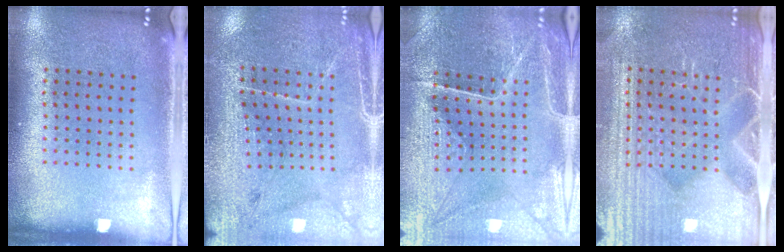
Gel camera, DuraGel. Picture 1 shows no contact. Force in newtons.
{"total": 3.0, "press": 2.9, "slide": 0.4}
{"total": 3.4, "press": 3.4, "slide": 0.3}
{"total": 4.7, "press": 4.5, "slide": 1.5}